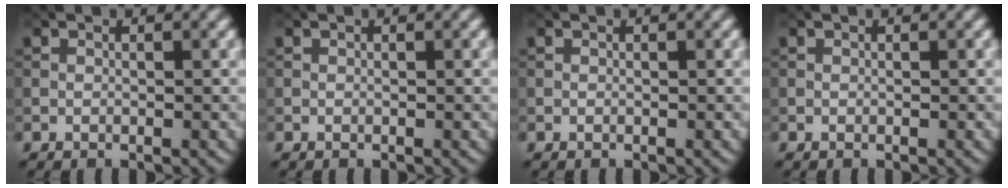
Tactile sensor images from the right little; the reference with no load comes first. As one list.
[{"total": 0.0}, {"total": 0.0}, {"total": 0.0}]